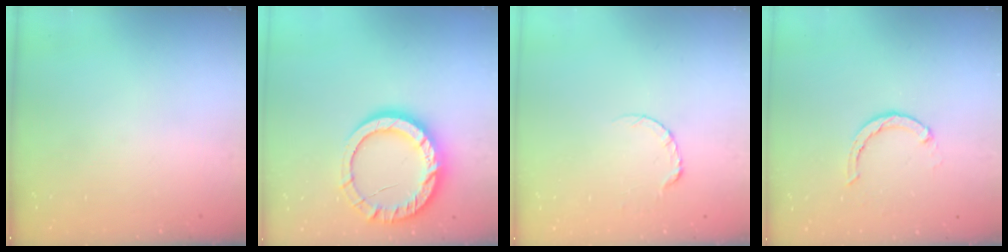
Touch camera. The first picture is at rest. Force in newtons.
{"total": 15.1, "press": 15.0, "slide": 1.2}
{"total": 3.9, "press": 3.8, "slide": 0.5}
{"total": 2.3, "press": 2.3, "slide": 0.2}